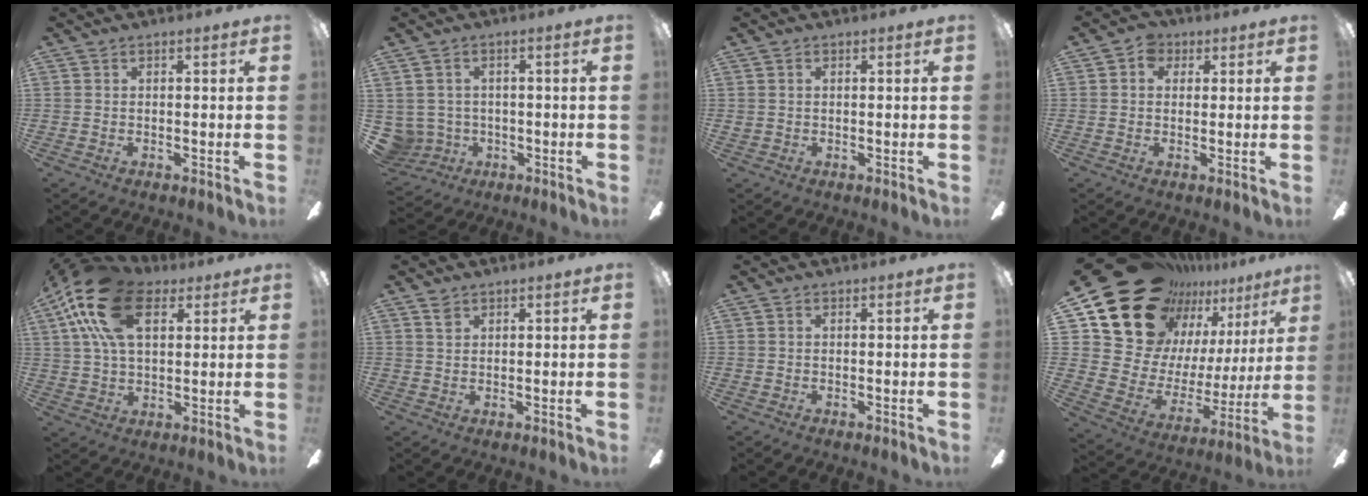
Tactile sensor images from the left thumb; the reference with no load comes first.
{"total": 4.8, "force": [0.1, 4.8, 0.5], "torque": [-0.046, -0.006, 0.004]}
{"total": 0.7, "force": [0.1, 0.6, 0.2], "torque": [-0.005, 0.006, 0.000]}
{"total": 4.2, "force": [1.4, 3.4, 2.1], "torque": [-0.029, 0.007, 0.023]}
{"total": 19.5, "force": [8.3, 10.8, 14.0], "torque": [-0.283, -0.002, 0.144]}
{"total": 1.9, "force": [1.4, 1.1, 0.7], "torque": [-0.009, -0.004, 0.025]}
{"total": 0.0}
{"total": 22.9, "force": [17.1, 12.8, 8.1], "torque": [-0.150, -0.125, 0.333]}